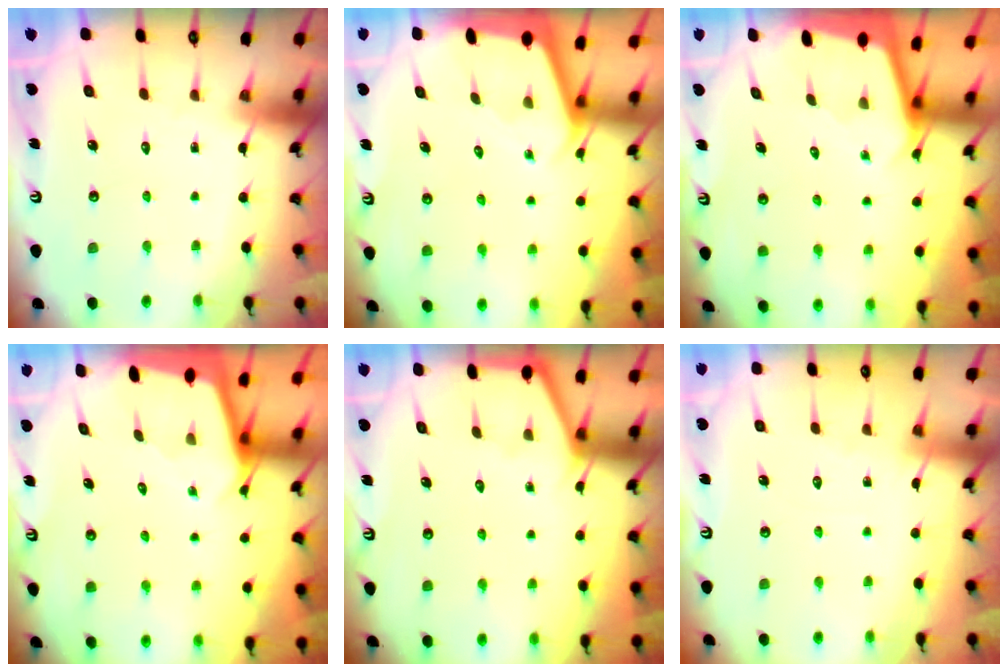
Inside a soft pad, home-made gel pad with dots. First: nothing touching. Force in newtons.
{"total": 2.2, "press": 2.2, "slide": 0.2}
{"total": 2.1, "press": 2.1, "slide": 0.1}
{"total": 2.3, "press": 2.3, "slide": 0.1}
{"total": 1.5, "press": 1.4, "slide": 0.2}
{"total": 3.2, "press": 3.2, "slide": 0.6}